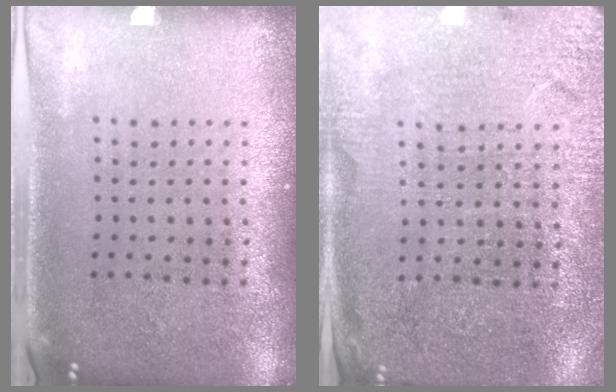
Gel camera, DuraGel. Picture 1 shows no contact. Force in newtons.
{"total": 2.9, "press": 2.9, "slide": 0.3}